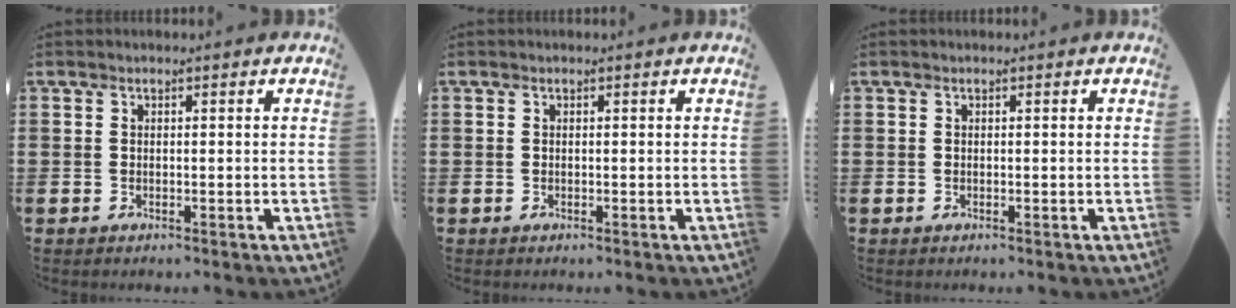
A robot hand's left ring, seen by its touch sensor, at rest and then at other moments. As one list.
[{"total": 0.0}, {"total": 0.0}]